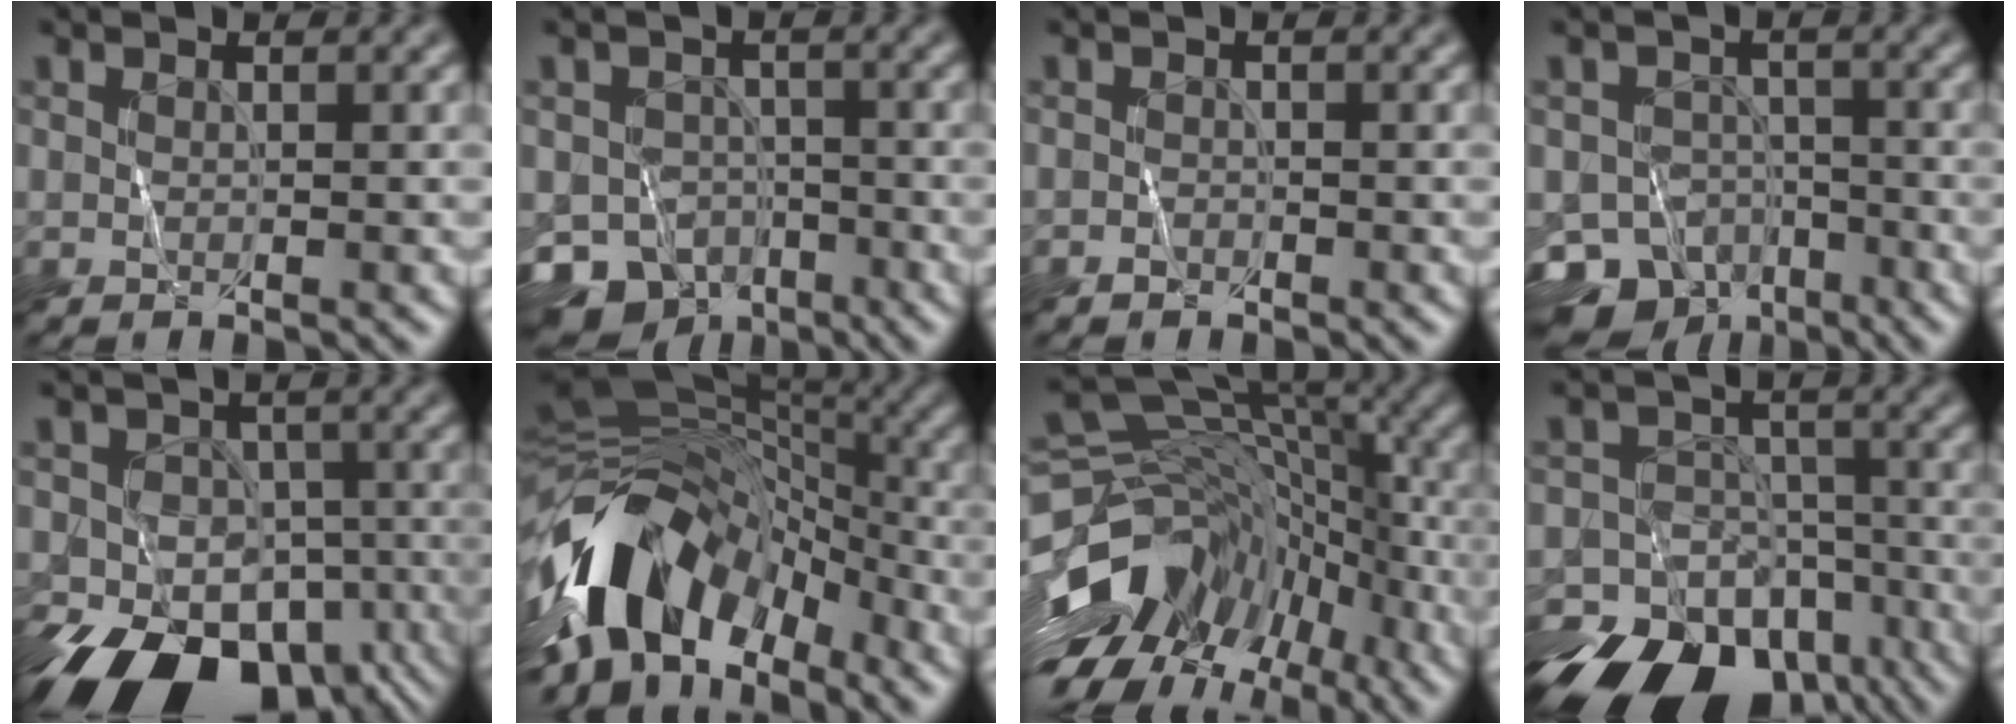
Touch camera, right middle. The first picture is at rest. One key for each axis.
{"total": 9.0, "fx": -6.0, "fy": 6.1, "fz": 3.0, "tx": -0.047, "ty": -0.026, "tz": -0.092}
{"total": 0.7, "fx": -0.6, "fy": 0.3, "fz": -0.1, "tx": 0.004, "ty": -0.001, "tz": -0.012}
{"total": 9.6, "fx": -6.8, "fy": 6.1, "fz": 3.1, "tx": -0.039, "ty": -0.016, "tz": -0.103}
{"total": 14.3, "fx": -9.3, "fy": 9.1, "fz": 6.0, "tx": -0.070, "ty": -0.024, "tz": -0.136}
{"total": 13.0, "fx": -5.6, "fy": 8.2, "fz": 8.4, "tx": -0.154, "ty": 0.012, "tz": -0.113}
{"total": 14.3, "fx": -6.9, "fy": 9.7, "fz": 7.9, "tx": -0.137, "ty": 0.010, "tz": -0.099}
{"total": 17.9, "fx": -12.6, "fy": 11.0, "fz": 6.5, "tx": -0.112, "ty": -0.044, "tz": -0.183}